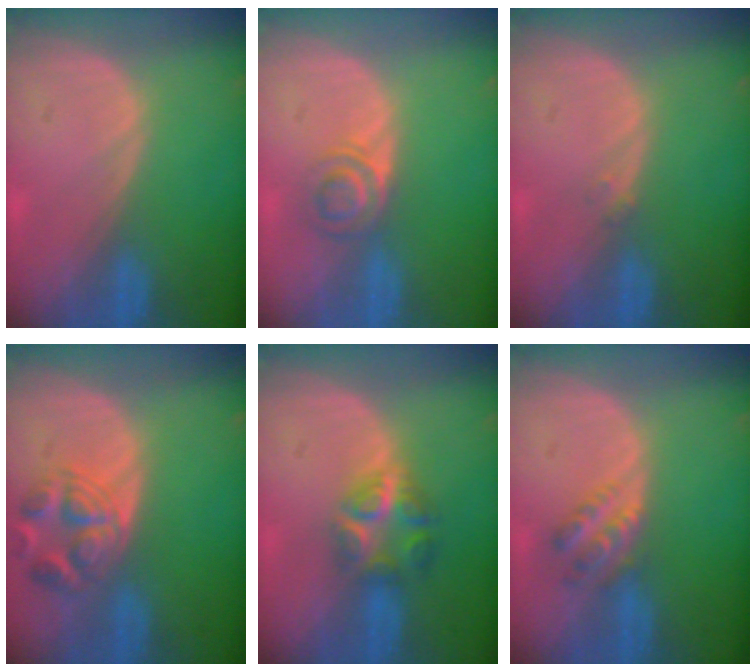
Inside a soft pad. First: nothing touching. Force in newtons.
{"total": 3.8, "press": 3.6, "slide": 0.9}
{"total": 0.8, "press": 0.7, "slide": 0.4}
{"total": 6.2, "press": 6.1, "slide": 0.7}
{"total": 5.8, "press": 5.6, "slide": 1.5}
{"total": 4.5, "press": 3.8, "slide": 2.5}